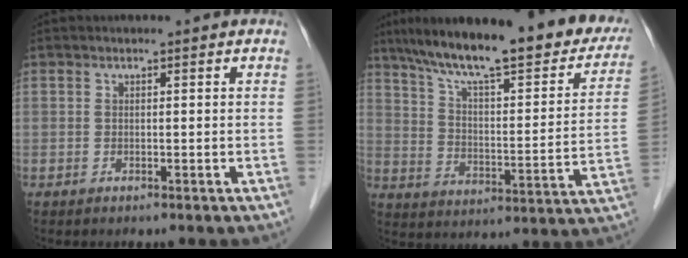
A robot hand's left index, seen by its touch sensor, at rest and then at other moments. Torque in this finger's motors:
{"motor_torque": [0.27, -0.18, 0.62, 0.16]}